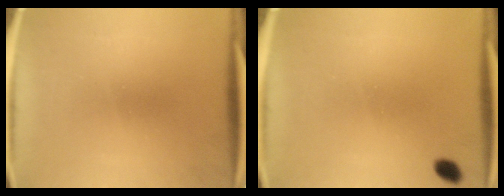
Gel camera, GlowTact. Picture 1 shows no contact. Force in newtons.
{"total": 1.8}